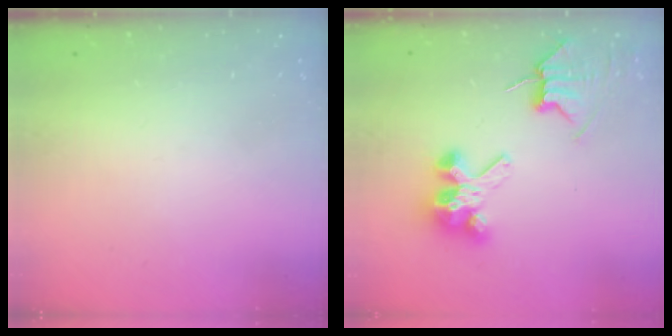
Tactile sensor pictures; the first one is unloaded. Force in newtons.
{"total": 7.2, "press": 7.2, "slide": 0.6}